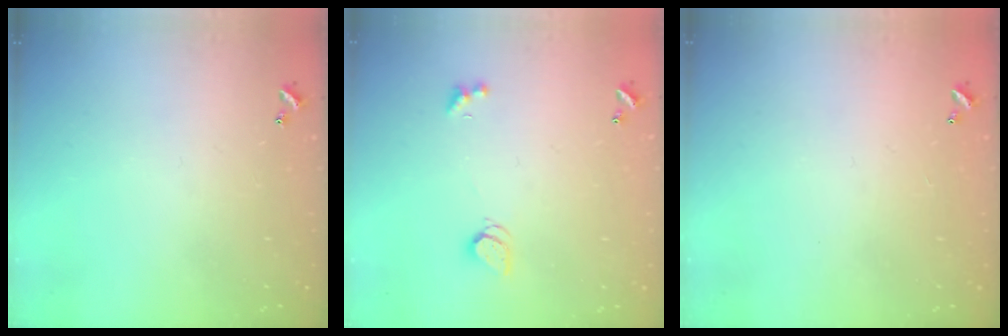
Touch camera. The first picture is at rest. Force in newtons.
{"total": 1.7, "press": 1.7, "slide": 0.4}
{"total": 2.8, "press": 2.8, "slide": 0.1}